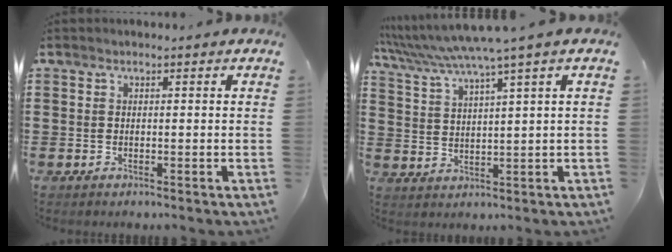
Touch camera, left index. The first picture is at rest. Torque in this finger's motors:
{"motor_torque": [1.02, -1.11, 0.93, 0.21]}